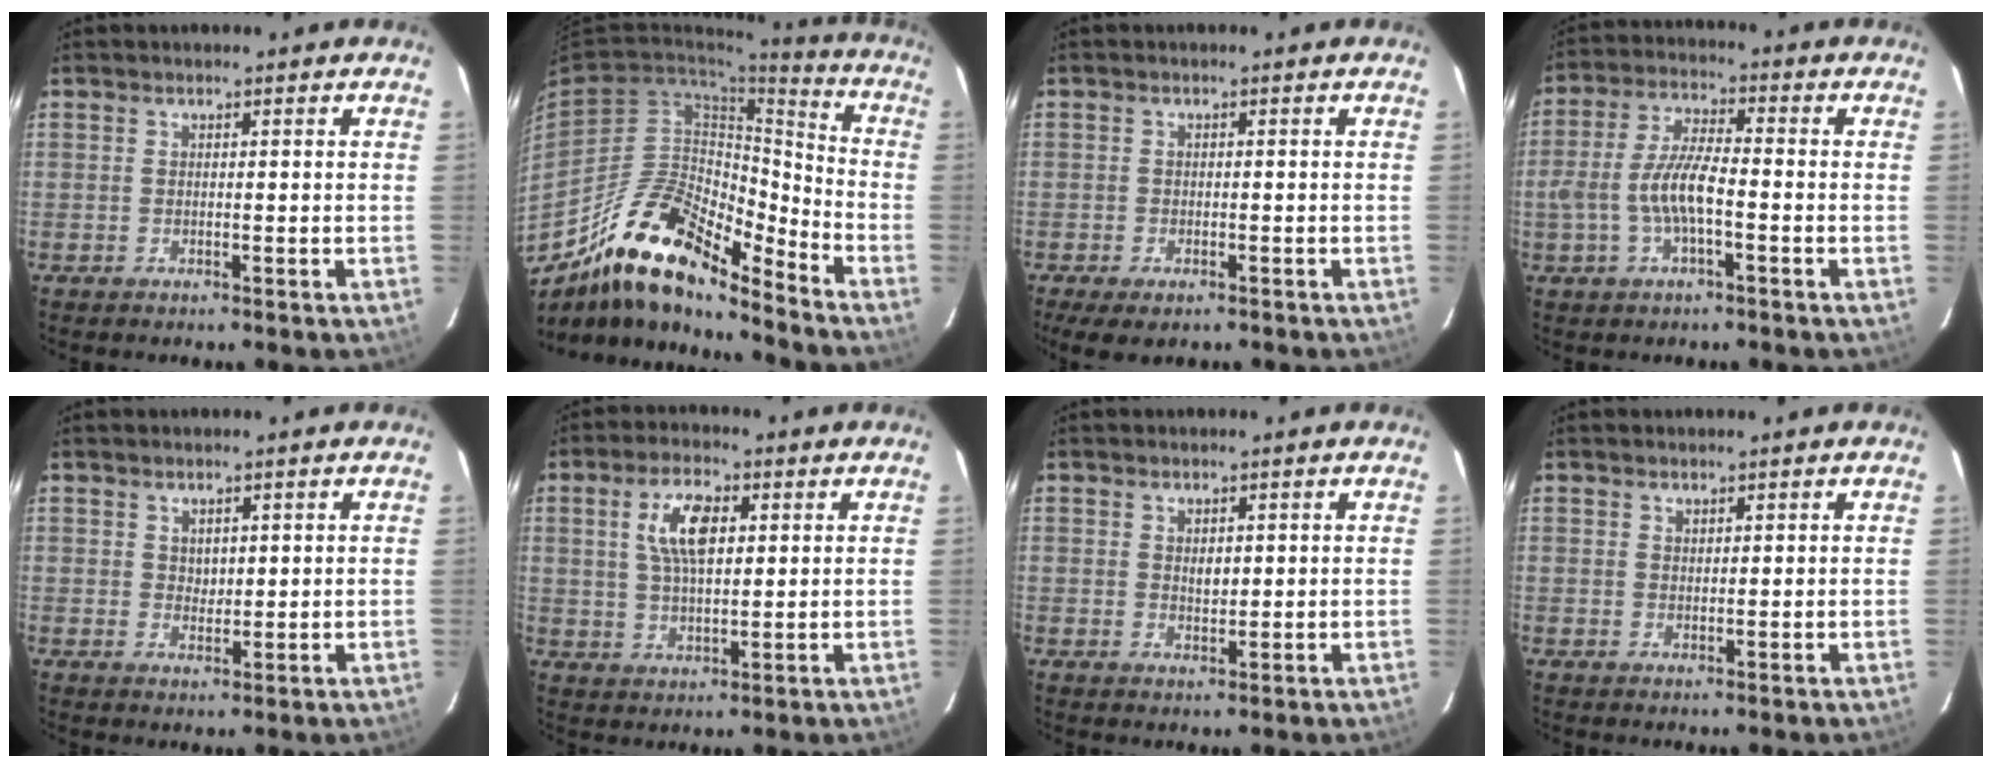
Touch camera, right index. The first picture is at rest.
{"total": 19.3, "force": [-14.9, 5.5, 11.0], "torque": [-0.190, 0.003, -0.275]}
{"total": 5.4, "force": [-3.6, 2.3, 3.2], "torque": [-0.074, -0.023, -0.060]}
{"total": 8.6, "force": [-2.4, 2.5, 7.9], "torque": [-0.165, 0.006, -0.044]}
{"total": 2.1, "force": [1.2, 1.6, 0.8], "torque": [-0.008, 0.002, 0.023]}
{"total": 8.3, "force": [2.5, 3.6, 7.0], "torque": [-0.134, 0.011, 0.049]}
{"total": 2.1, "force": [0.6, 1.4, 1.4], "torque": [-0.020, 0.001, 0.012]}
{"total": 1.0, "force": [0.9, 0.5, 0.2], "torque": [-0.001, 0.001, 0.016]}